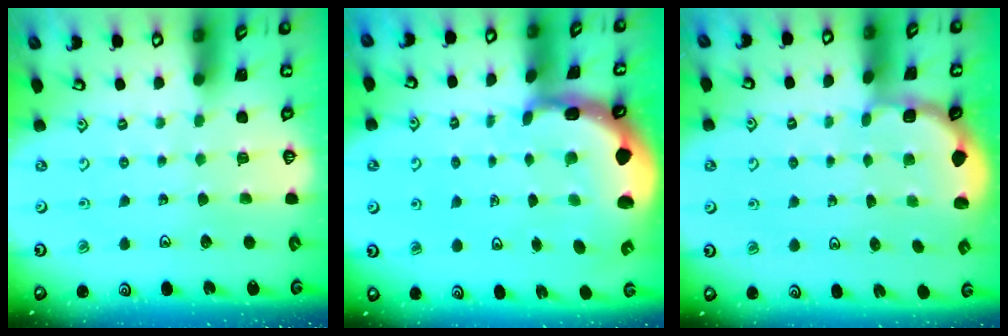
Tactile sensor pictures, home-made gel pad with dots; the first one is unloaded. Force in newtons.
{"total": 3.8, "press": 3.6, "slide": 1.0}
{"total": 1.9, "press": 1.8, "slide": 0.7}